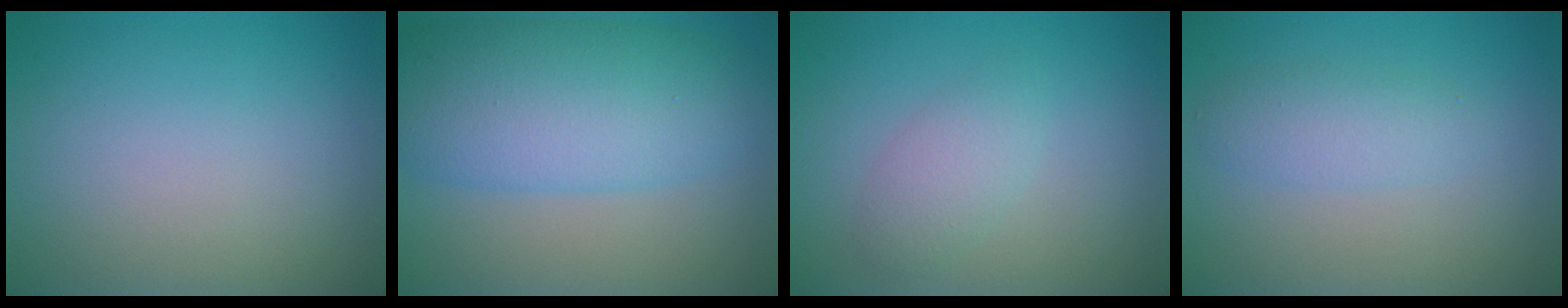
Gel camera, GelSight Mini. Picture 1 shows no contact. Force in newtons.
{"total": 8.7, "press": 8.7, "slide": 0.2}
{"total": 2.1, "press": 2.1, "slide": 0.1}
{"total": 2.3, "press": 2.3, "slide": 0.2}